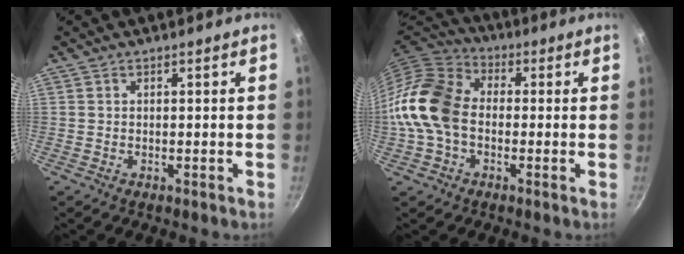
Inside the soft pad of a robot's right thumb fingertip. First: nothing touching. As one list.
[{"total": 14.0, "force": [-1.5, 10.2, 9.4], "torque": [-0.157, 0.032, -0.048]}]